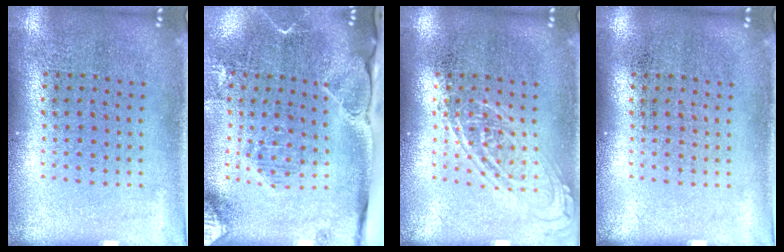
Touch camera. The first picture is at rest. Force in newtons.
{"total": 2.7, "press": 2.2, "slide": 1.6}
{"total": 2.0, "press": 2.0, "slide": 0.2}
{"total": 0.0}